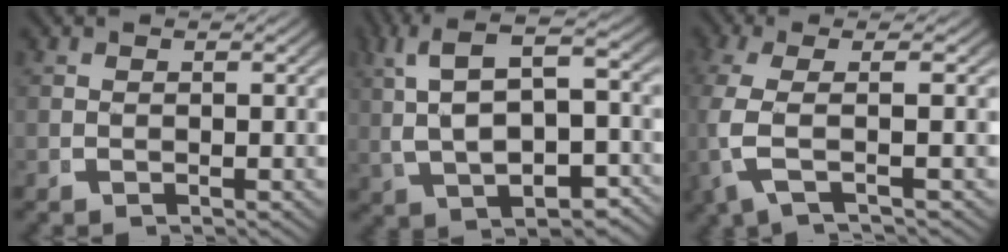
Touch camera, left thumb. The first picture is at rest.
{"total": 9.6, "force": [2.1, 5.2, 7.7], "torque": [-0.129, 0.014, 0.041]}
{"total": 6.4, "force": [-0.1, 2.3, 6.0], "torque": [-0.158, -0.005, 0.008]}